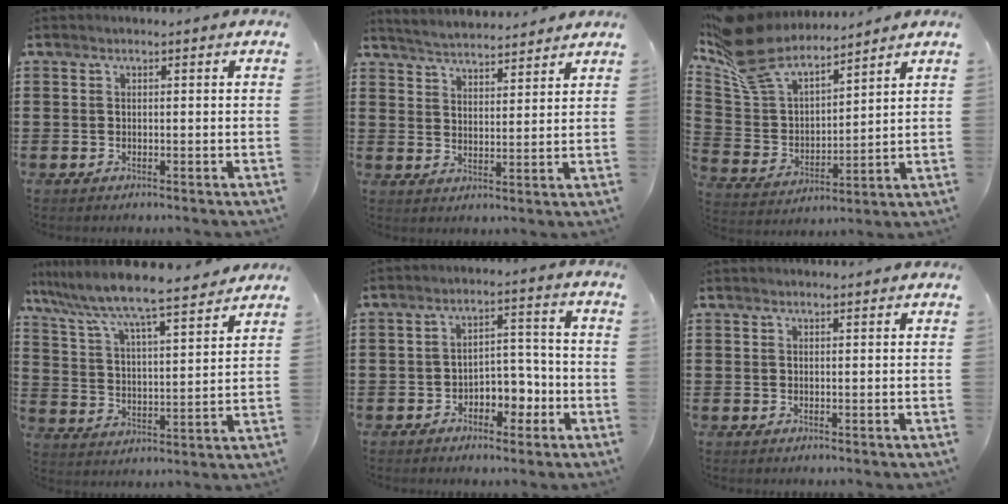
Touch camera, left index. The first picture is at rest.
{"total": 4.1, "force": [4.0, -0.1, 0.2], "torque": [-0.019, -0.021, 0.071]}
{"total": 10.6, "force": [9.2, 3.2, 4.2], "torque": [-0.129, -0.047, 0.166]}
{"total": 7.2, "force": [6.7, -0.2, 2.7], "torque": [-0.082, -0.049, 0.107]}
{"total": 4.7, "force": [-2.7, 3.0, 2.5], "torque": [-0.048, 0.014, -0.053]}
{"total": 0.9, "force": [0.9, 0.1, 0.1], "torque": [-0.003, -0.001, 0.018]}